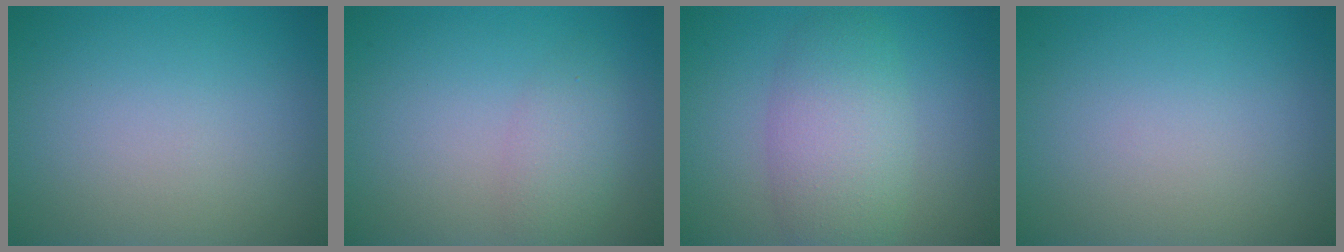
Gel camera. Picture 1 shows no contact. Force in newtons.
{"total": 2.3, "press": 2.3, "slide": 0.1}
{"total": 5.6, "press": 5.6, "slide": 0.2}
{"total": 0.0}